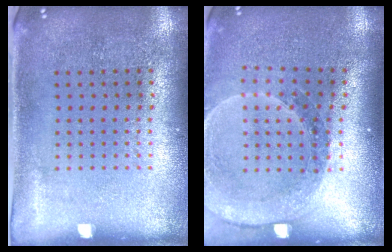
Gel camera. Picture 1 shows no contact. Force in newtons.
{"total": 1.5, "press": 1.5, "slide": 0.1}